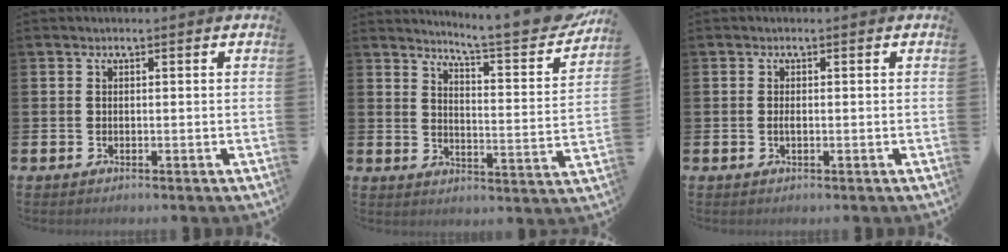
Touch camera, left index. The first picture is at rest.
{"total": 7.1, "force": [6.5, 0.1, 2.8], "torque": [-0.059, -0.058, 0.103]}
{"total": 0.7, "force": [-0.1, 0.2, 0.6], "torque": [-0.017, 0.001, -0.001]}